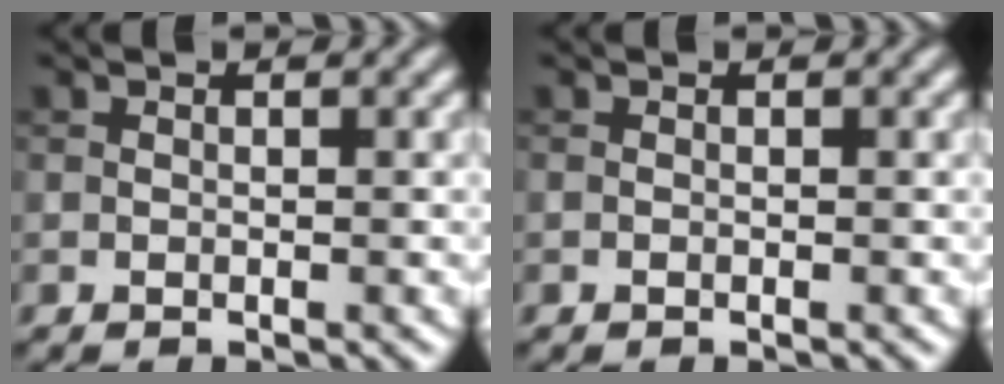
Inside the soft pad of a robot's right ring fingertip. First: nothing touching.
{"total": 0.0}